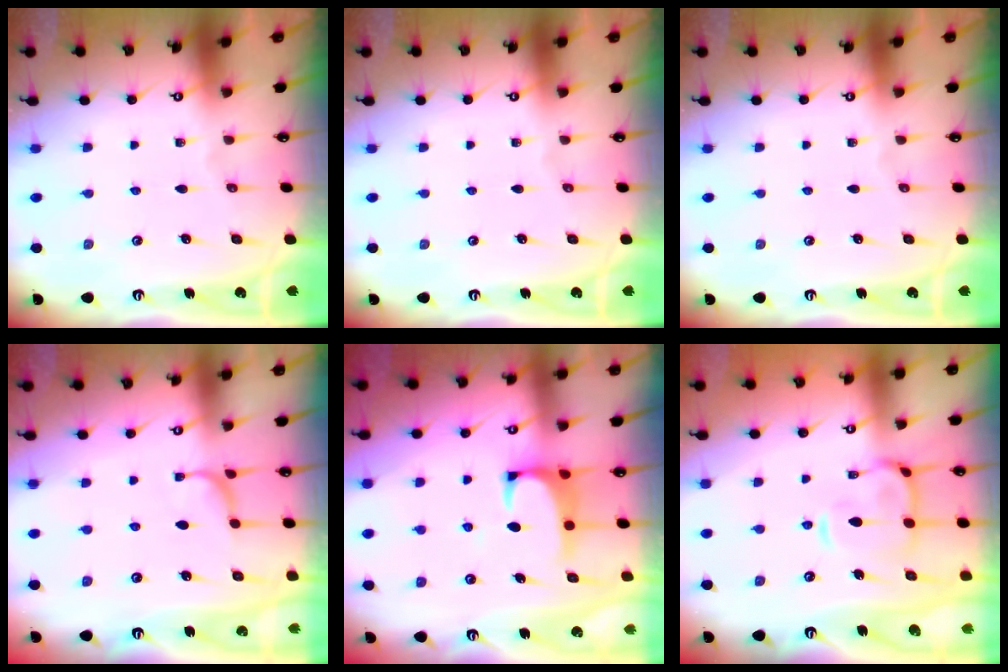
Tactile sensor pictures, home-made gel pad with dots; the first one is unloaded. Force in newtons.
{"total": 0.0}
{"total": 0.0}
{"total": 2.2, "press": 2.2, "slide": 0.4}
{"total": 1.4, "press": 1.3, "slide": 0.6}
{"total": 6.7, "press": 6.6, "slide": 1.2}